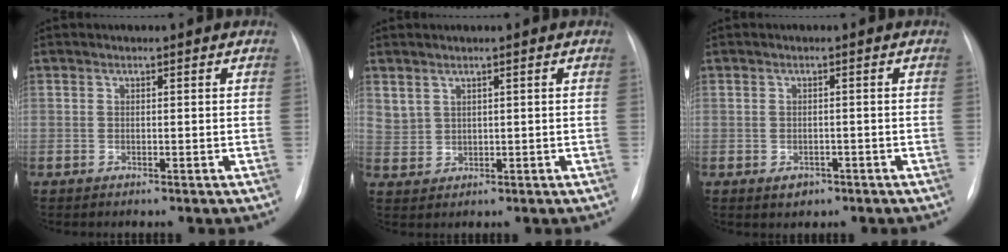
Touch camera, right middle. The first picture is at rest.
{"total": 2.7, "force": [2.0, 1.7, 0.8], "torque": [-0.016, -0.001, 0.048]}
{"total": 1.8, "force": [-0.9, 1.3, 0.9], "torque": [-0.013, 0.000, -0.002]}